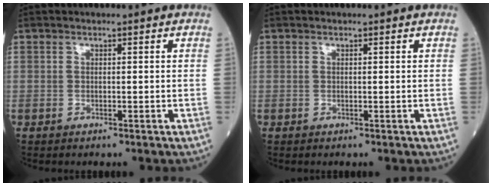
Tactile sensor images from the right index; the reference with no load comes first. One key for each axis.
{"total": 0.0}